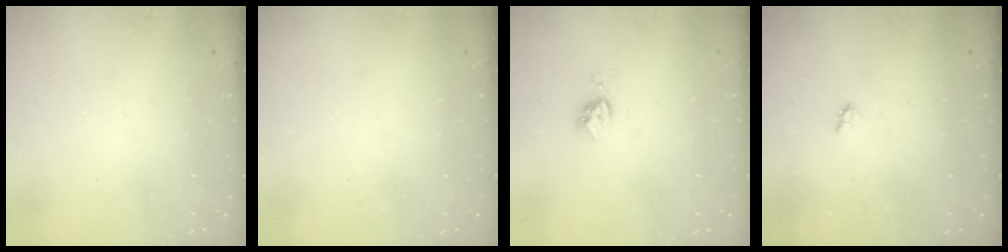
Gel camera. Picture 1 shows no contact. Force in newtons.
{"total": 0.0}
{"total": 3.9, "press": 3.9, "slide": 0.4}
{"total": 1.9, "press": 1.9, "slide": 0.3}